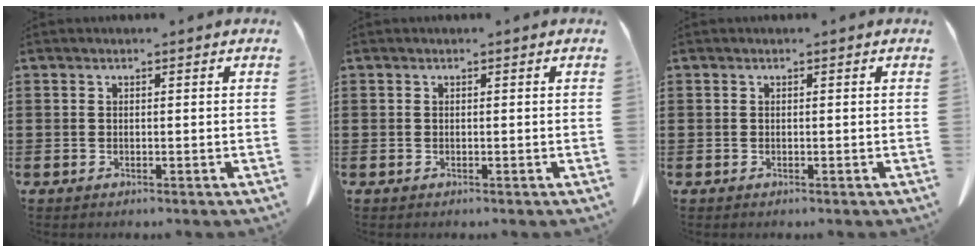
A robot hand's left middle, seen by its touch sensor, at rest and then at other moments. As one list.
[{"total": 0.0}, {"total": 0.0}]